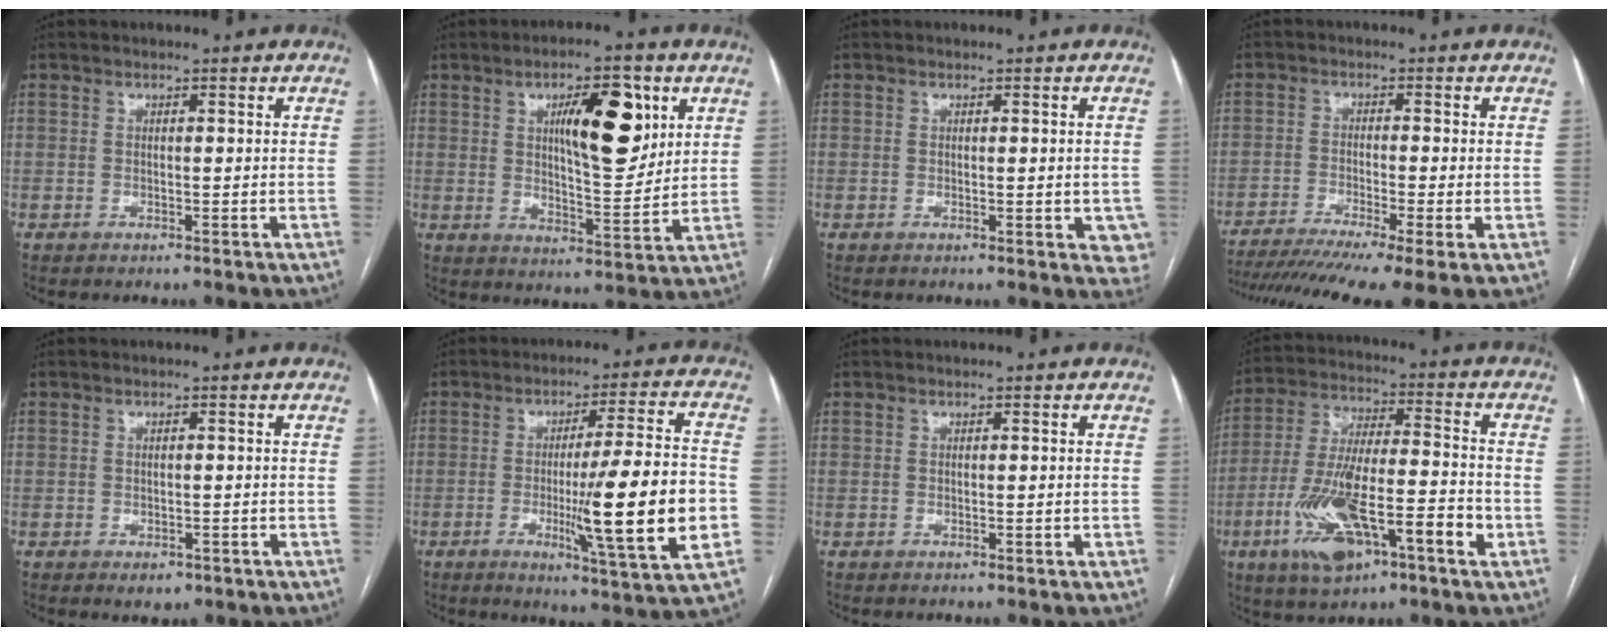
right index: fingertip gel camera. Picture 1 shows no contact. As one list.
[{"total": 11.9, "force": [4.5, 3.5, 10.4], "torque": [-0.161, 0.005, 0.073]}, {"total": 4.1, "force": [-0.5, 1.9, 3.6], "torque": [-0.026, -0.001, -0.004]}, {"total": 13.9, "force": [-10.1, 0.0, 9.5], "torque": [-0.149, -0.027, -0.163]}, {"total": 2.0, "force": [-1.0, 1.4, 1.0], "torque": [-0.007, 0.001, -0.004]}, {"total": 16.8, "force": [-3.1, -0.3, 16.5], "torque": [-0.250, -0.021, -0.049]}, {"total": 0.0}, {"total": 16.6, "force": [-6.6, 4.5, 14.5], "torque": [-0.284, 0.001, -0.109]}]